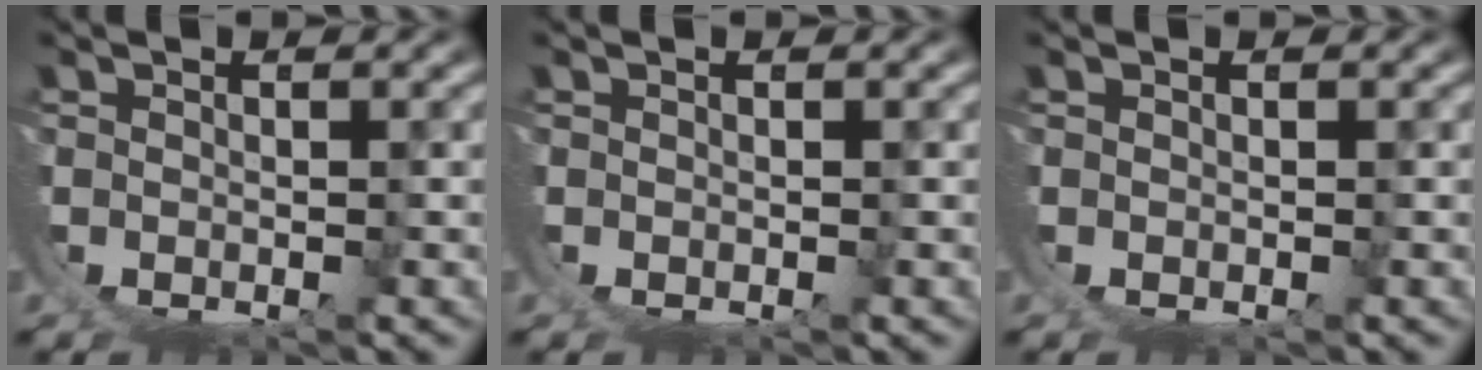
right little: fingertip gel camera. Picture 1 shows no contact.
{"total": 0.0}
{"total": 0.0}